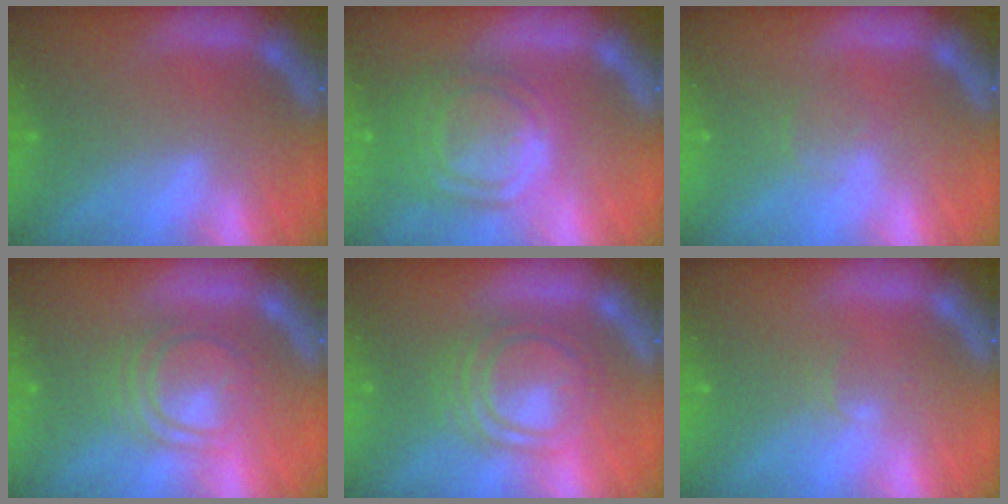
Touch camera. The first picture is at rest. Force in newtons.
{"total": 10.0}
{"total": 1.4}
{"total": 6.0}
{"total": 7.6}
{"total": 1.0}